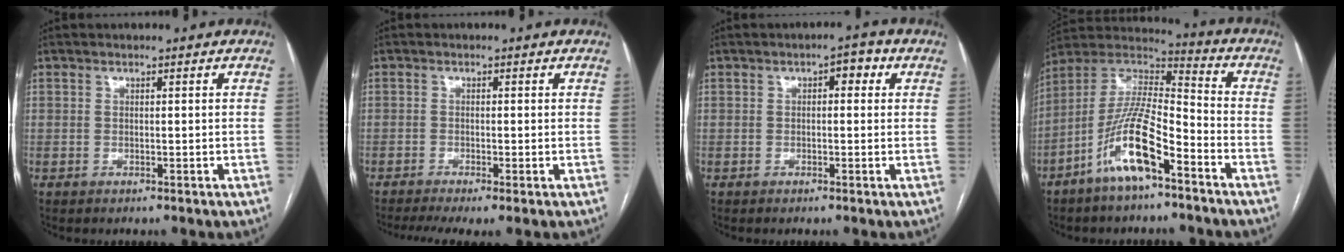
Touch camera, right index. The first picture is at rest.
{"total": 5.0, "force": [-3.3, 0.7, 3.7], "torque": [-0.061, -0.010, -0.057]}
{"total": 2.8, "force": [0.7, 1.2, 2.4], "torque": [-0.030, 0.017, 0.007]}
{"total": 13.7, "force": [-7.3, 3.1, 11.2], "torque": [-0.219, 0.004, -0.132]}